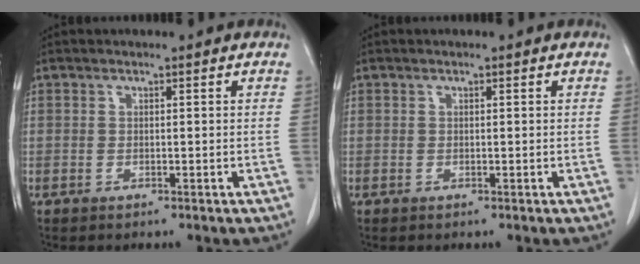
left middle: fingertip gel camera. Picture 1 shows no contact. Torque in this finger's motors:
{"motor_torque": [-0.09, 0.09, -0.08, 0.00]}